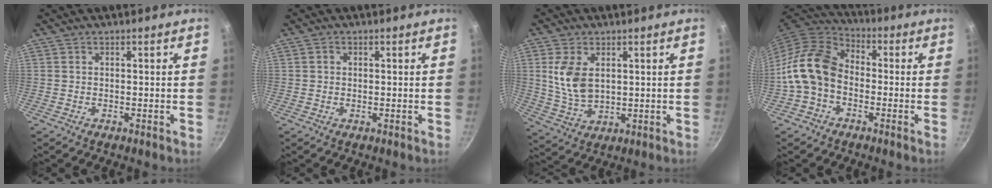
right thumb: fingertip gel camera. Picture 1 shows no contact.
{"total": 1.2, "force": [0.3, 1.0, 0.5], "torque": [-0.006, 0.002, 0.002]}
{"total": 9.1, "force": [2.2, 5.6, 6.8], "torque": [-0.131, -0.021, 0.051]}
{"total": 12.8, "force": [-2.2, 9.7, 8.2], "torque": [-0.127, 0.037, -0.061]}